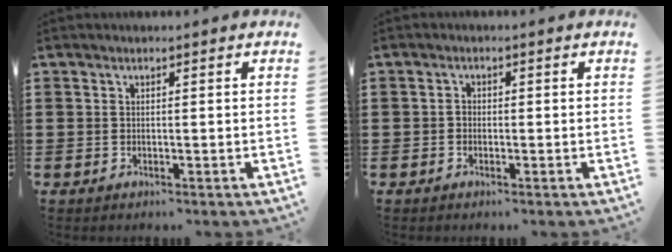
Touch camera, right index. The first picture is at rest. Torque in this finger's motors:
{"motor_torque": [0.09, 0.01, 0.10, 0.03]}